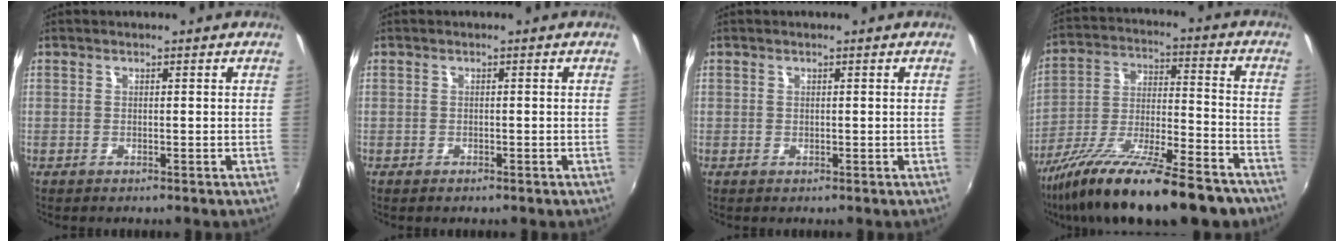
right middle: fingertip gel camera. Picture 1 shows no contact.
{"total": 0.8, "force": [-0.6, 0.4, 0.3], "torque": [-0.007, -0.004, -0.011]}
{"total": 0.0}
{"total": 22.7, "force": [-16.6, 5.3, 14.6], "torque": [-0.260, -0.041, -0.261]}